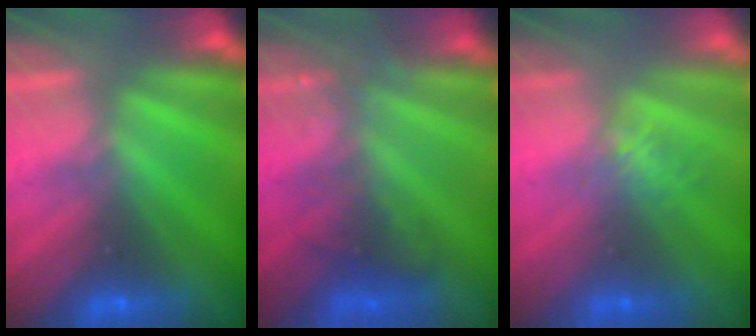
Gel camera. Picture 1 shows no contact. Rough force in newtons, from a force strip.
{"total": 2.9}
{"total": 1.4}